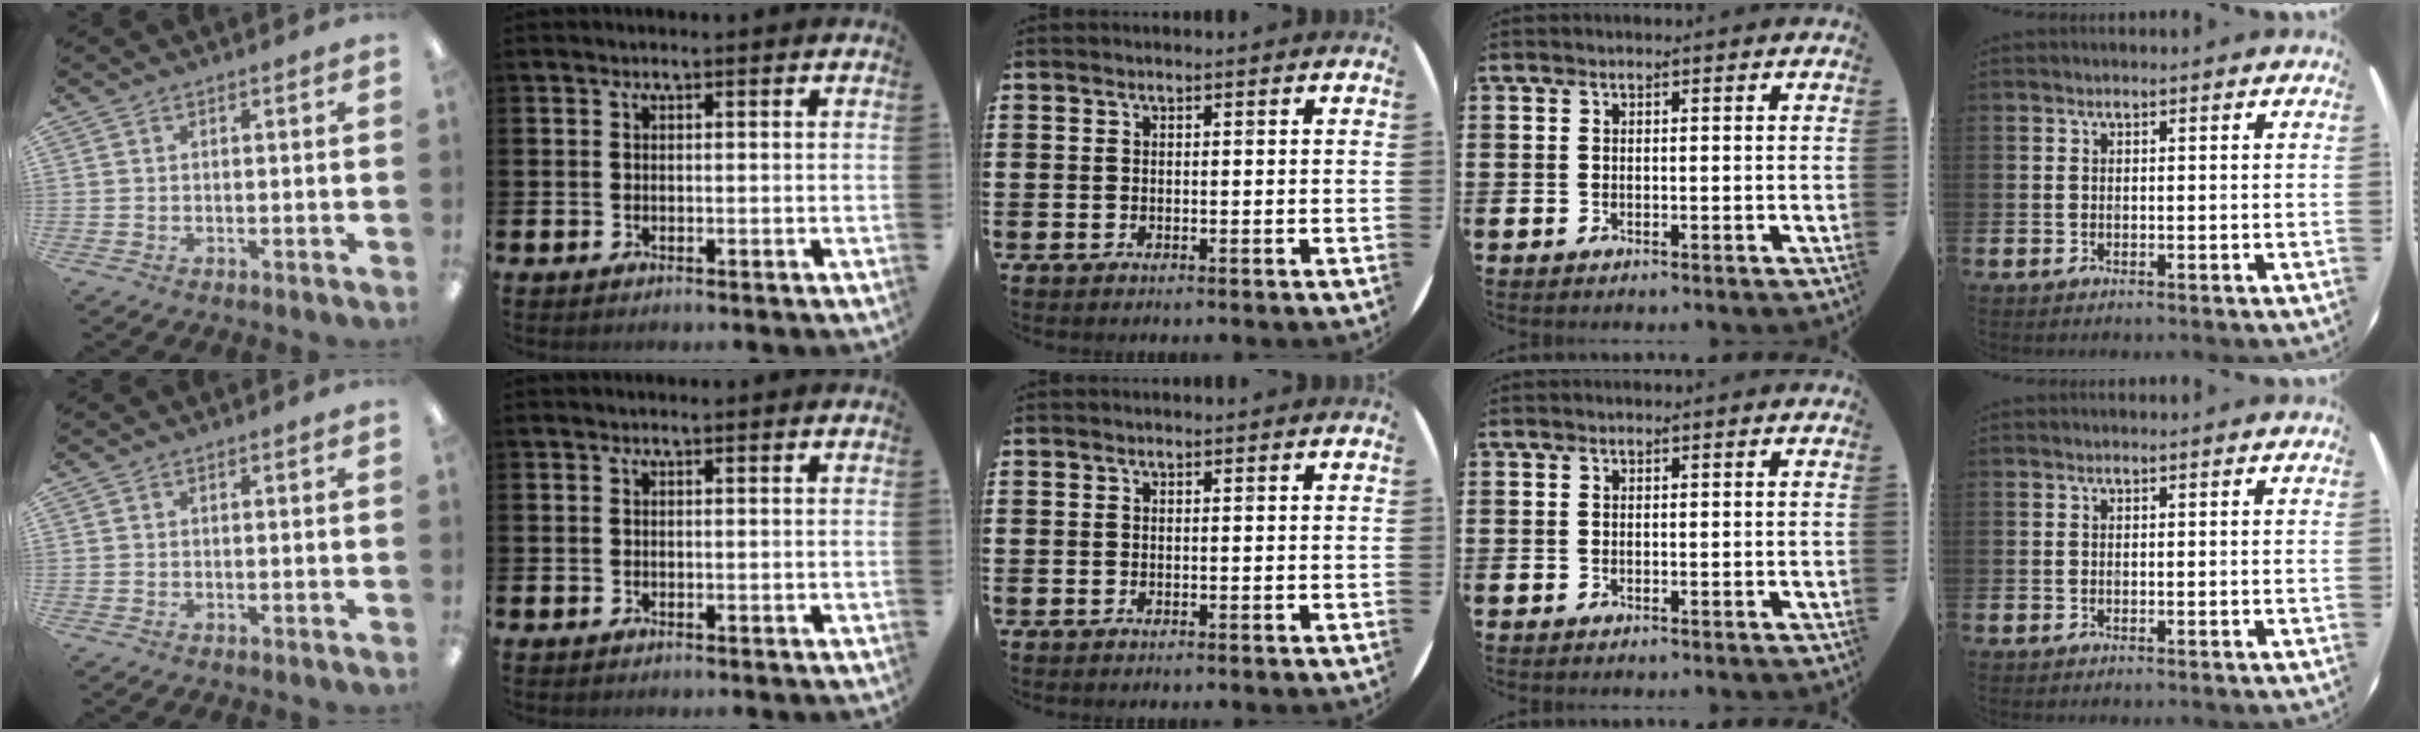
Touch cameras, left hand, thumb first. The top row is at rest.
{}